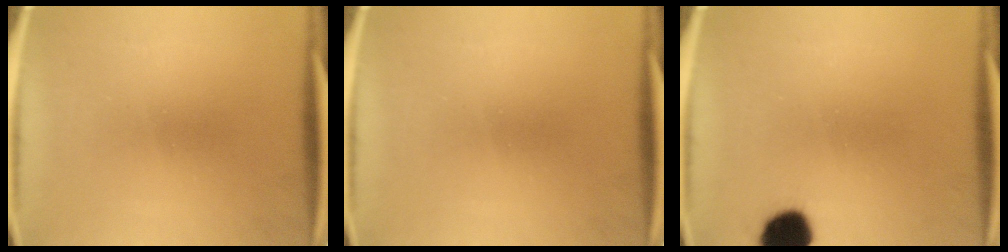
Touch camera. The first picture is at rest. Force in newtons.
{"total": 0.0}
{"total": 8.6}